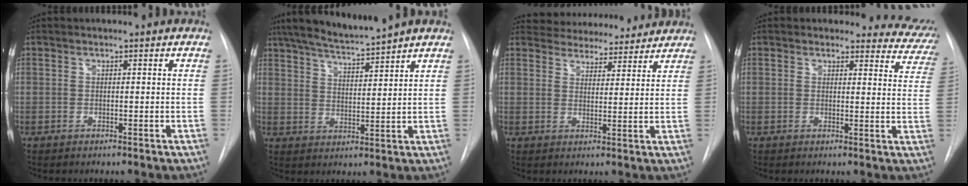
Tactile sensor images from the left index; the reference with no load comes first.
{"total": 9.2, "force": [8.3, -0.7, 4.0], "torque": [-0.067, 0.005, 0.141]}
{"total": 12.3, "force": [11.7, 3.4, 2.1], "torque": [-0.017, 0.011, 0.151]}
{"total": 9.3, "force": [8.7, 3.2, -0.3], "torque": [0.053, -0.044, 0.052]}